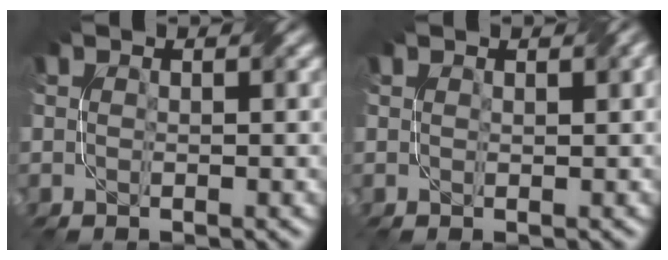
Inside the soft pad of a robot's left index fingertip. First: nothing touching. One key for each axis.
{"total": 1.0, "fx": 0.6, "fy": 0.1, "fz": 0.7, "tx": -0.008, "ty": 0.001, "tz": 0.010}